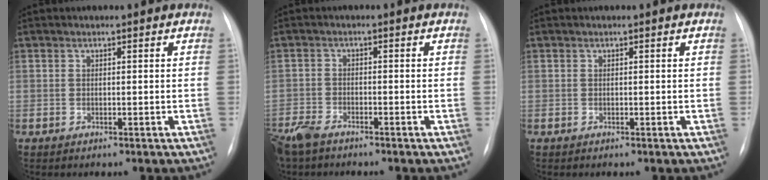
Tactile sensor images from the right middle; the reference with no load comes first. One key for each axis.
{"total": 5.4, "fx": -4.6, "fy": 1.5, "fz": 2.4, "tx": -0.050, "ty": -0.014, "tz": -0.089}
{"total": 0.0}